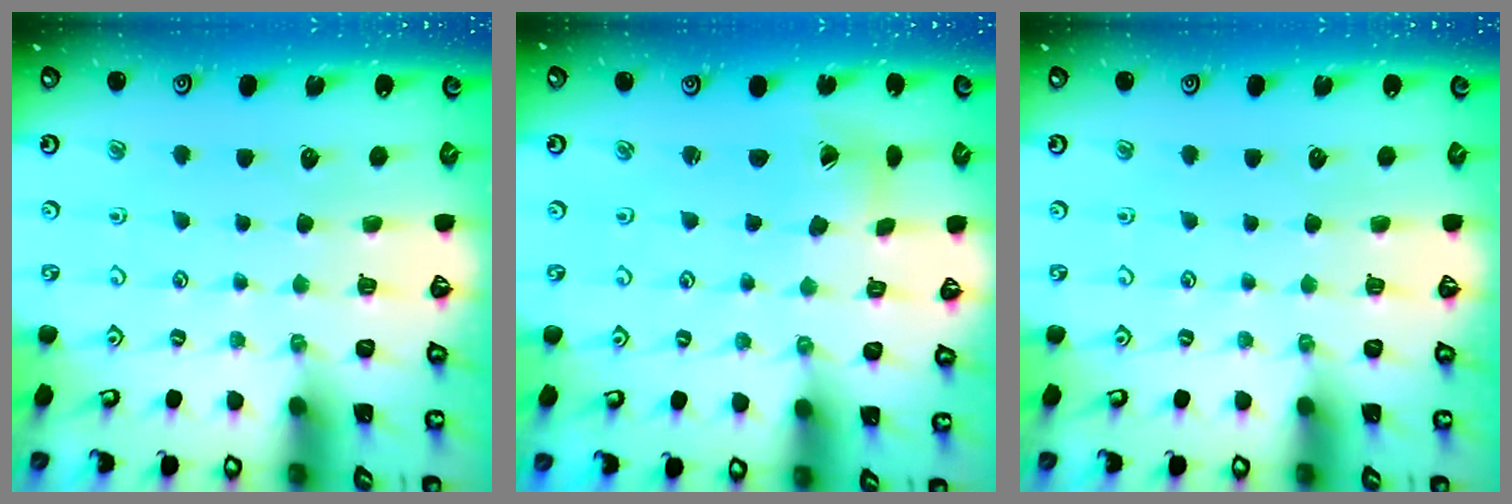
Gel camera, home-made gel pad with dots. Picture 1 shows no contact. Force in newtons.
{"total": 1.3, "press": 1.3, "slide": 0.1}
{"total": 0.0}